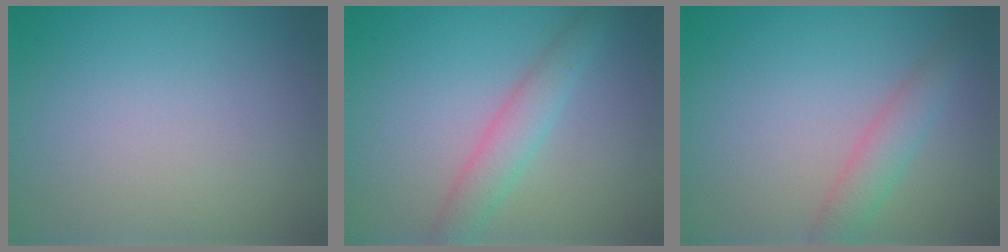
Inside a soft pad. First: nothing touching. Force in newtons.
{"total": 2.9, "press": 2.9, "slide": 0.1}
{"total": 2.3, "press": 2.3, "slide": 0.0}